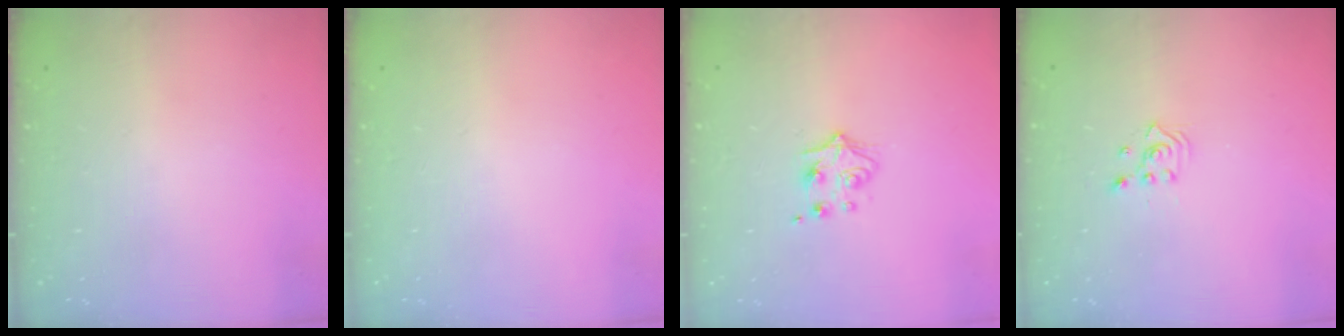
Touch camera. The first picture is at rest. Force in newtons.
{"total": 0.0}
{"total": 5.0, "press": 4.9, "slide": 0.6}
{"total": 2.5, "press": 2.5, "slide": 0.3}